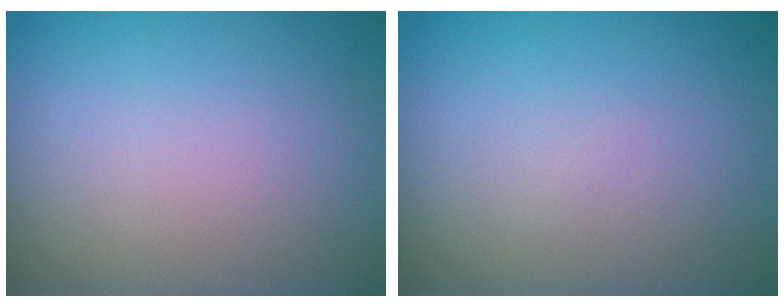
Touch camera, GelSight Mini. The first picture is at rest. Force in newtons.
{"total": 0.0}